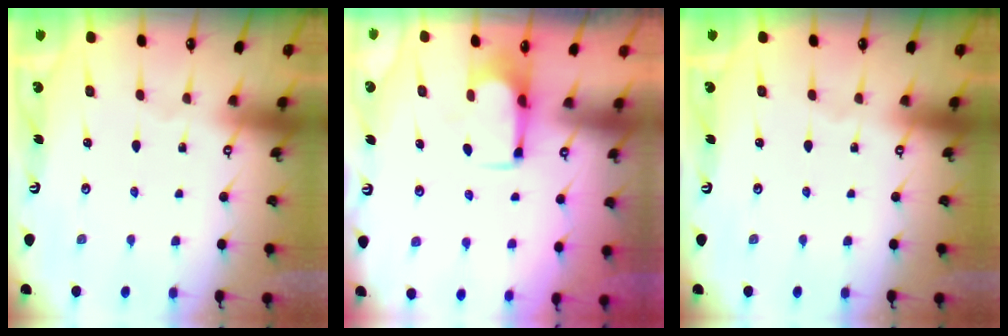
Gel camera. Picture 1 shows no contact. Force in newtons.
{"total": 2.7, "press": 2.5, "slide": 1.1}
{"total": 0.0}